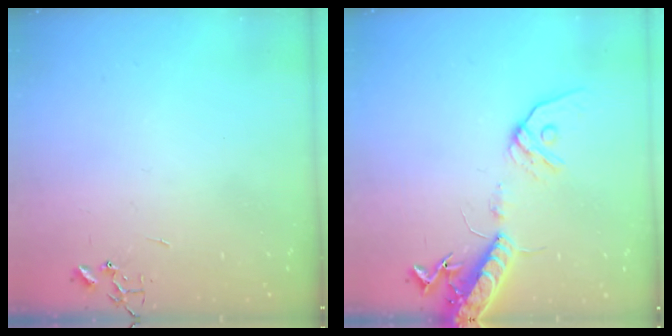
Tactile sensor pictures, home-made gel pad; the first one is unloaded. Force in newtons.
{"total": 15.4, "press": 15.0, "slide": 3.4}